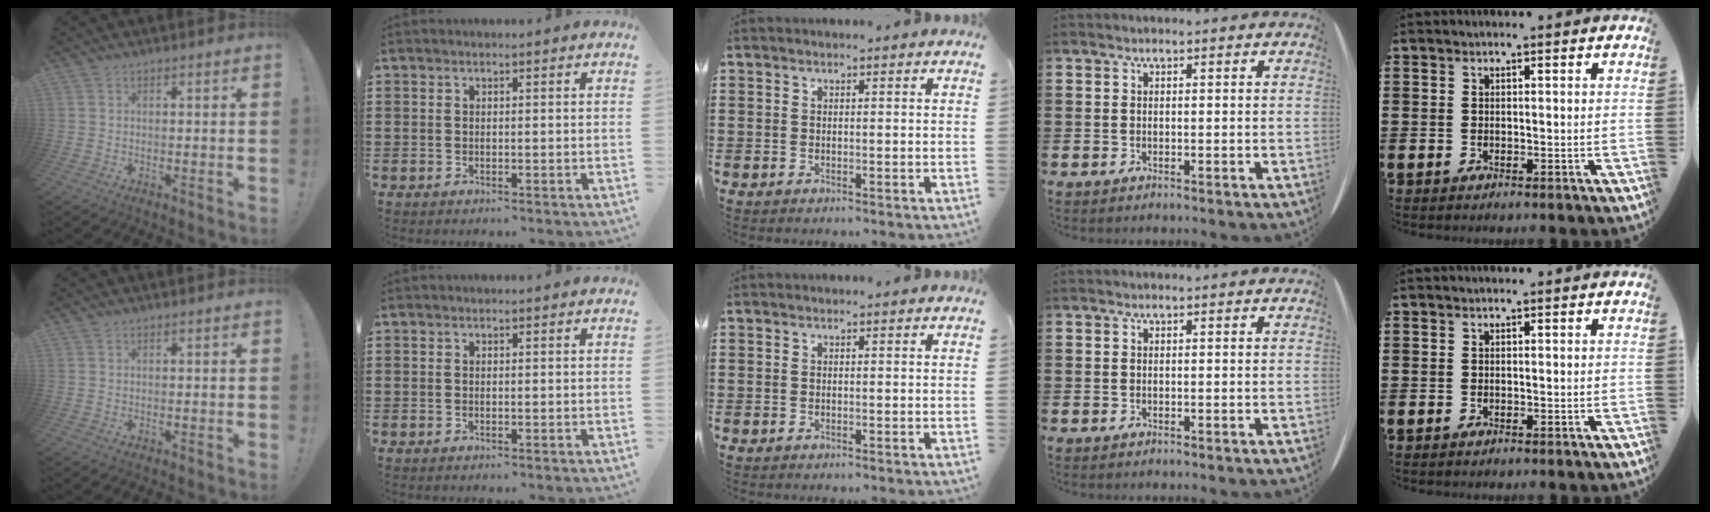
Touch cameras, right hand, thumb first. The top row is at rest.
{}